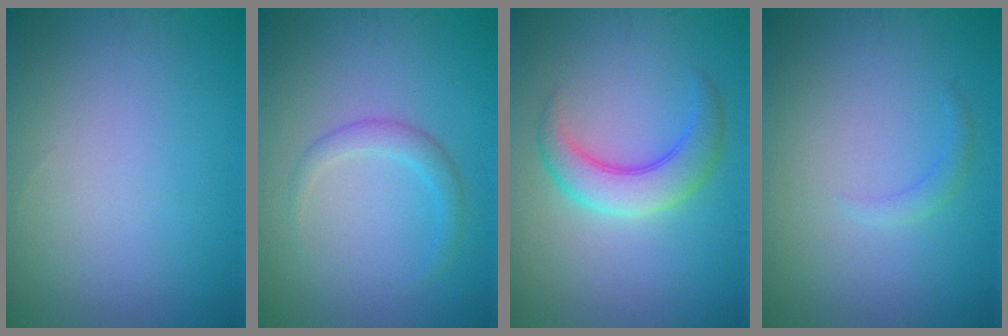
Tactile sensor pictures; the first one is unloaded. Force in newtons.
{"total": 1.7, "press": 1.7, "slide": 0.0}
{"total": 4.3, "press": 4.3, "slide": 0.1}
{"total": 1.0, "press": 1.0, "slide": 0.1}